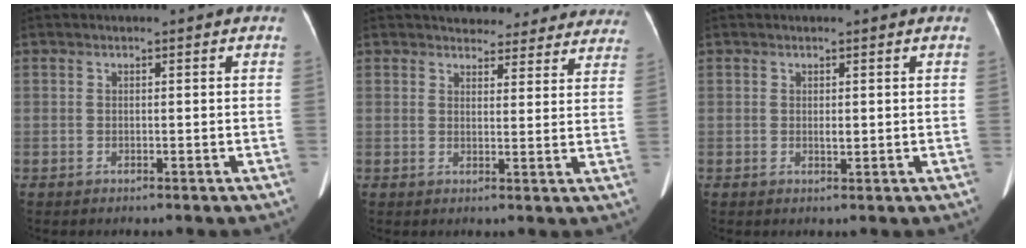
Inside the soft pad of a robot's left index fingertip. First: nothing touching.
{"total": 17.8, "force": [16.3, 5.7, 4.1], "torque": [-0.023, -0.006, 0.175]}
{"total": 1.1, "force": [0.5, 0.4, 0.9], "torque": [-0.014, -0.002, 0.007]}